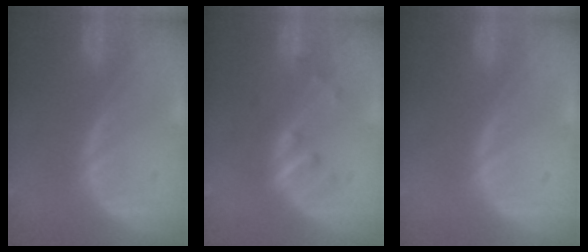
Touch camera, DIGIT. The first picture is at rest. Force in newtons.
{"total": 3.2, "press": 3.2, "slide": 0.4}
{"total": 0.0}